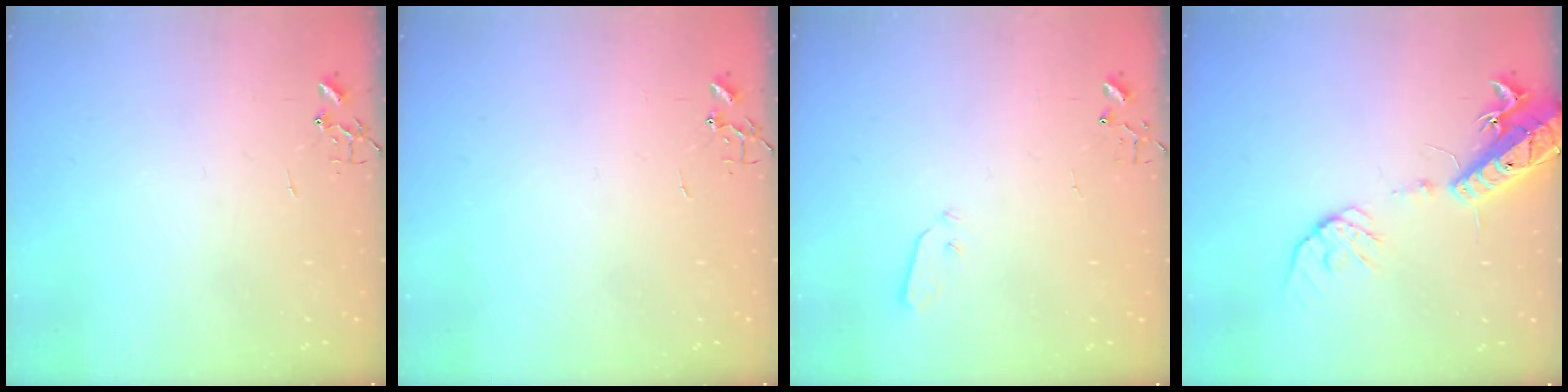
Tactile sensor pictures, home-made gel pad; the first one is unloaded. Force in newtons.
{"total": 0.0}
{"total": 3.7, "press": 3.7, "slide": 0.1}
{"total": 16.0, "press": 15.7, "slide": 3.3}